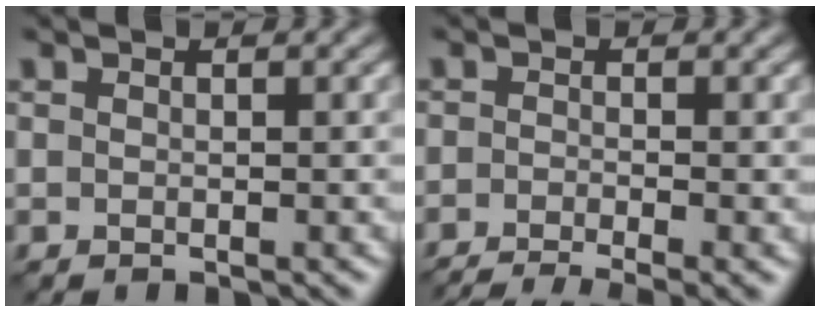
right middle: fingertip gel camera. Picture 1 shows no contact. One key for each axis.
{"total": 4.7, "fx": -3.3, "fy": 0.9, "fz": 3.2, "tx": -0.044, "ty": -0.010, "tz": -0.062}